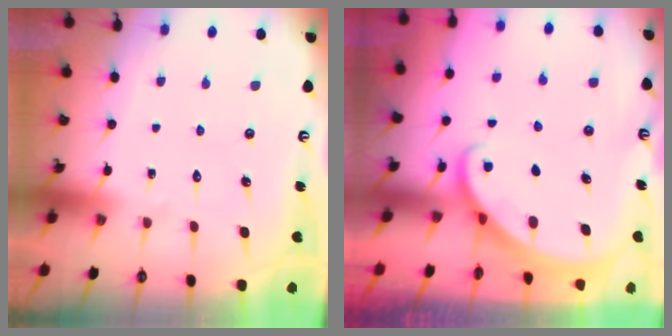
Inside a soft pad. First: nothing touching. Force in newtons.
{"total": 1.8, "press": 1.8, "slide": 0.1}